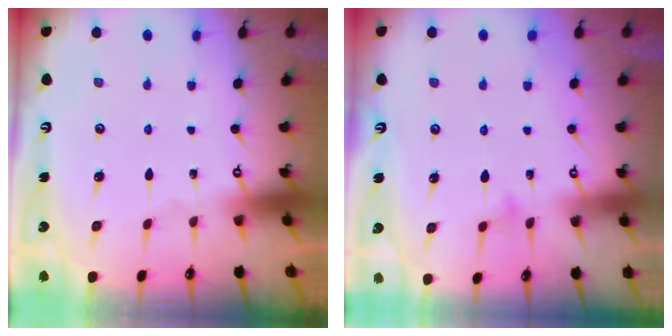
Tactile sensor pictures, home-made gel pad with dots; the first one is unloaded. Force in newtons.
{"total": 4.9, "press": 4.9, "slide": 0.6}